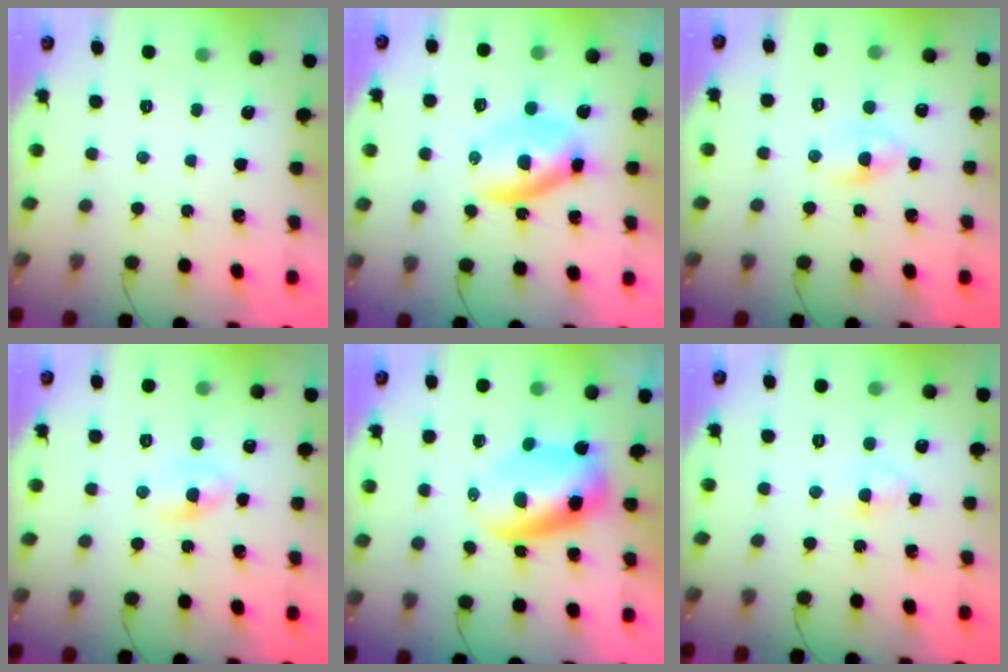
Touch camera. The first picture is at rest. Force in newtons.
{"total": 5.8, "press": 5.8, "slide": 0.7}
{"total": 2.8, "press": 2.6, "slide": 1.2}
{"total": 2.8, "press": 2.6, "slide": 1.2}
{"total": 7.2, "press": 7.0, "slide": 1.8}
{"total": 2.8, "press": 2.5, "slide": 1.3}